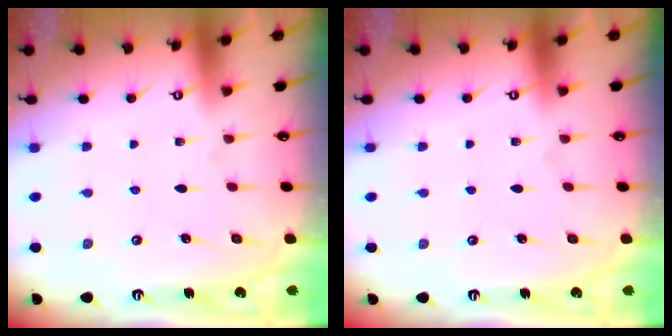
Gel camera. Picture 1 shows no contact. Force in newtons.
{"total": 0.0}